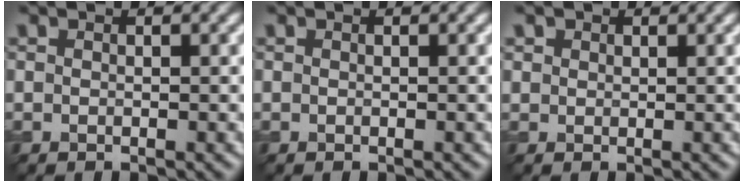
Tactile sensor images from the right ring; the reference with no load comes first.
{"total": 0.0}
{"total": 1.2, "force": [0.8, 0.9, 0.2], "torque": [-0.003, -0.002, 0.009]}